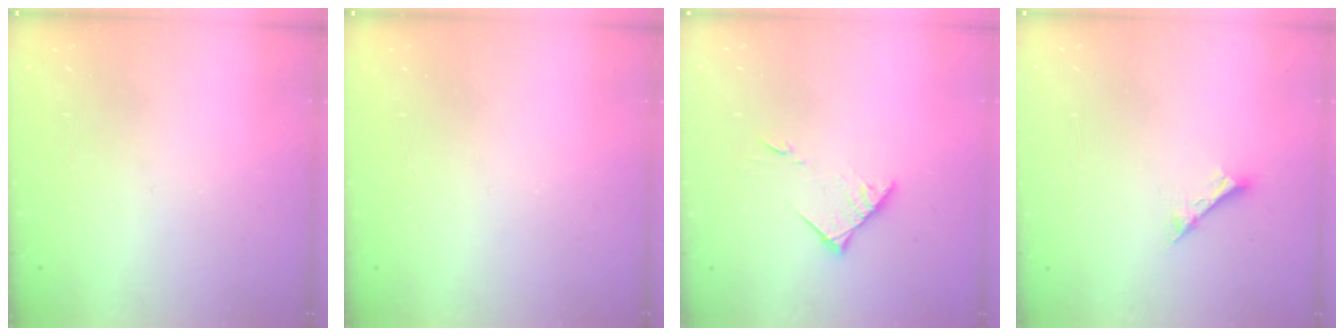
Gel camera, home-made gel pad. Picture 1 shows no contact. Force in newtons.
{"total": 0.0}
{"total": 5.0, "press": 5.0, "slide": 0.8}
{"total": 2.6, "press": 2.6, "slide": 0.1}